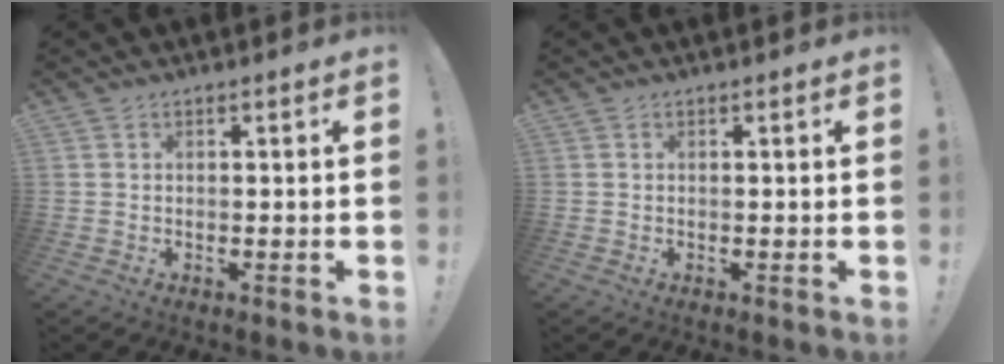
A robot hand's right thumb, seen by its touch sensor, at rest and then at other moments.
{"total": 0.0}